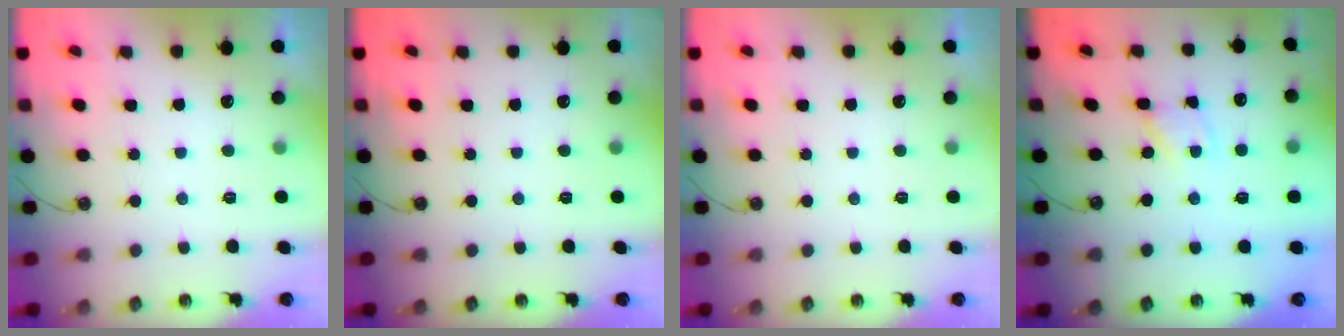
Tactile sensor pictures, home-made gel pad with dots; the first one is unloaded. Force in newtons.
{"total": 0.0}
{"total": 0.0}
{"total": 1.4, "press": 1.4, "slide": 0.1}